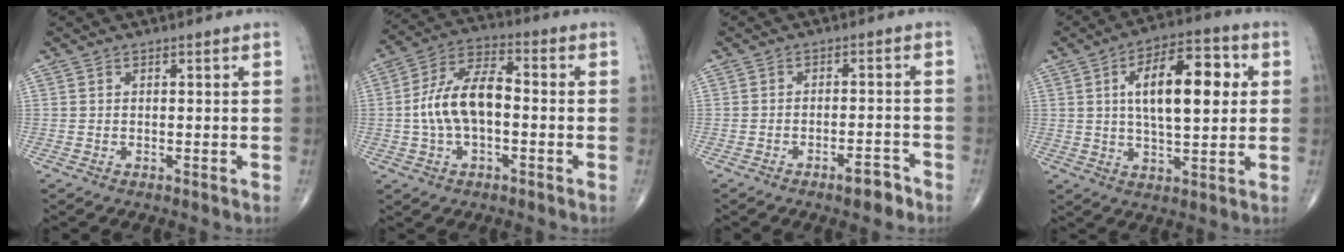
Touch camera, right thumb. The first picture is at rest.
{"total": 11.9, "force": [-0.9, 6.3, 10.1], "torque": [-0.195, 0.036, -0.023]}
{"total": 4.0, "force": [-2.8, 1.3, 2.6], "torque": [-0.034, 0.019, -0.042]}
{"total": 15.5, "force": [2.9, 6.6, 13.6], "torque": [-0.195, 0.010, 0.042]}